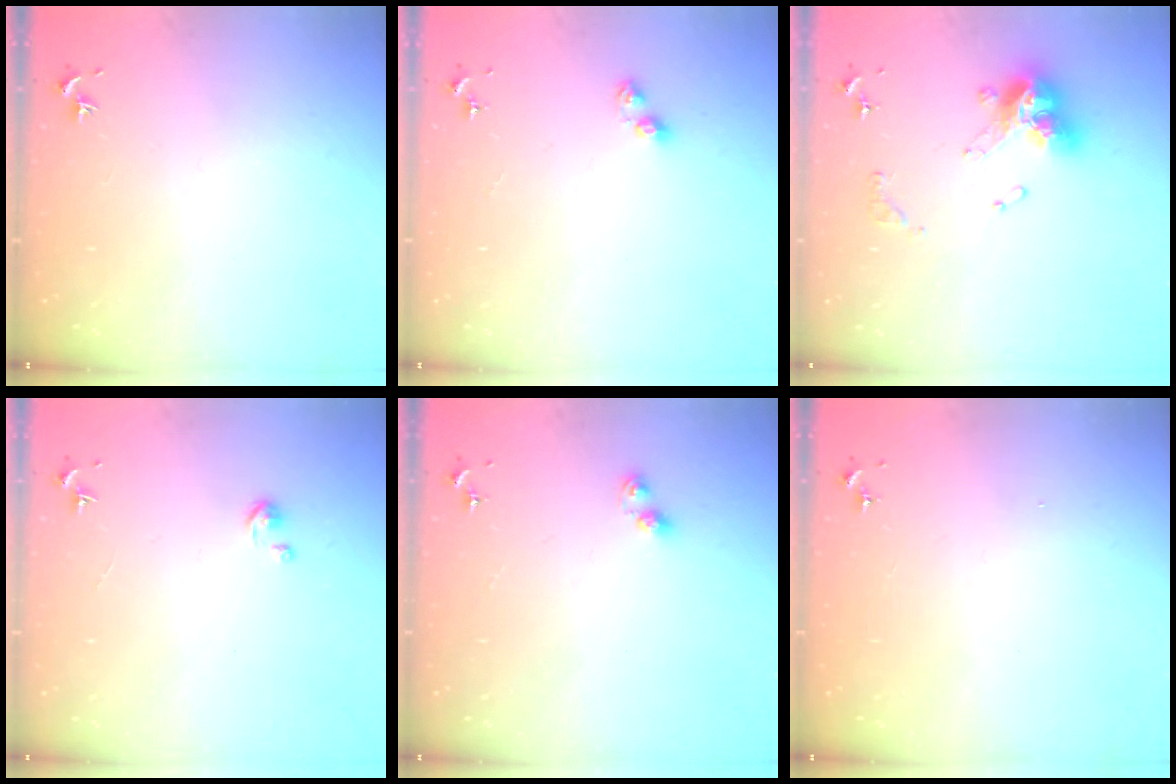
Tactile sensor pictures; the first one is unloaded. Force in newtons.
{"total": 5.3, "press": 5.2, "slide": 0.8}
{"total": 14.5, "press": 14.4, "slide": 1.6}
{"total": 2.6, "press": 2.6, "slide": 0.3}
{"total": 4.3, "press": 4.3, "slide": 0.1}
{"total": 0.0}